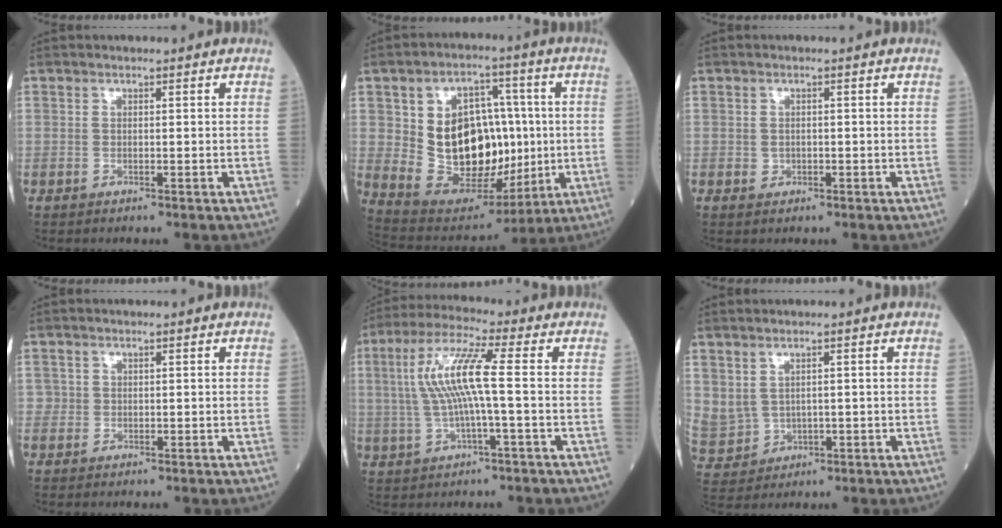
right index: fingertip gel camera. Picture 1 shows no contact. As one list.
[{"total": 18.0, "force": [0.7, 10.9, 14.3], "torque": [-0.245, 0.029, 0.032]}, {"total": 1.3, "force": [-0.2, 1.2, 0.5], "torque": [-0.005, 0.003, 0.002]}, {"total": 0.9, "force": [0.1, 0.8, 0.0], "torque": [0.012, 0.003, -0.002]}, {"total": 9.3, "force": [0.4, 0.6, 9.2], "torque": [-0.194, 0.021, 0.005]}, {"total": 9.9, "force": [0.9, 8.6, 4.7], "torque": [-0.148, 0.017, 0.045]}]